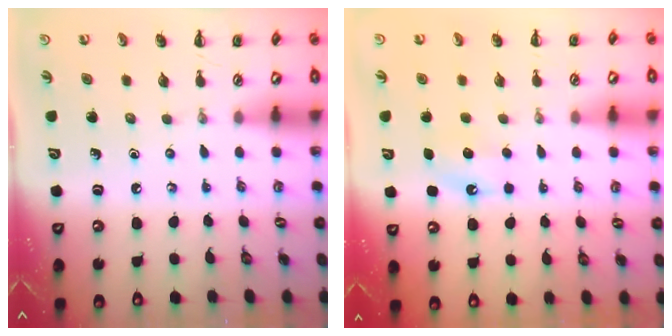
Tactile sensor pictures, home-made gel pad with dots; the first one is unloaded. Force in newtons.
{"total": 6.8, "press": 6.6, "slide": 1.8}